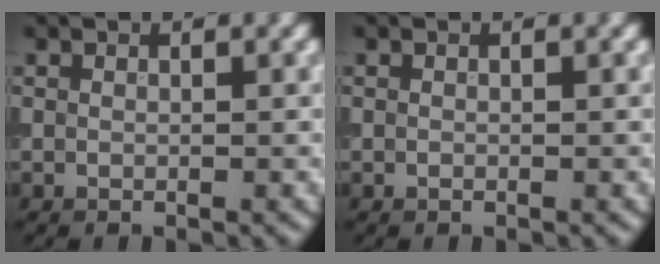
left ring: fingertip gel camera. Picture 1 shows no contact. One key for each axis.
{"total": 0.0}